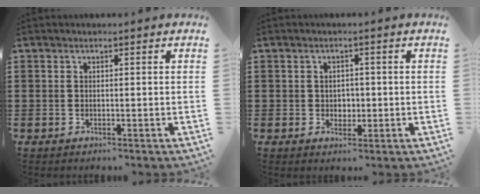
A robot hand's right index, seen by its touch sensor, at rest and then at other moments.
{"total": 1.6, "force": [-0.1, 1.5, 0.6], "torque": [-0.009, 0.005, -0.008]}